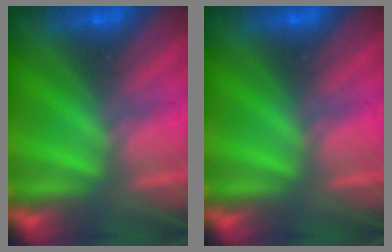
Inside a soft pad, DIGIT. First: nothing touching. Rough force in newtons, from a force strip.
{"total": 0.0}